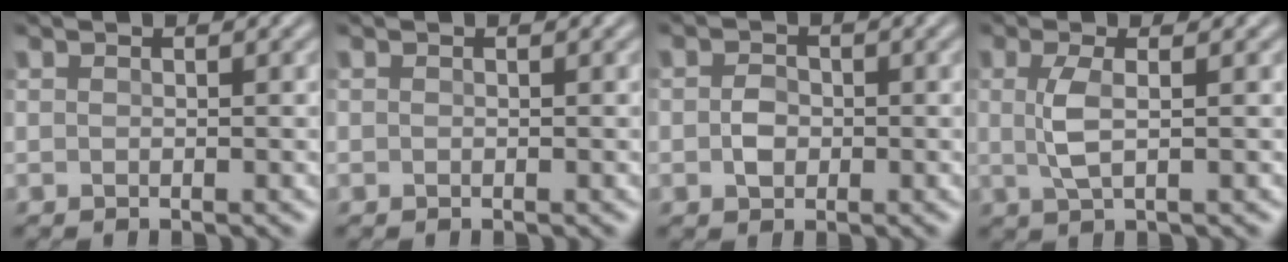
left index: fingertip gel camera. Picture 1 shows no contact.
{"total": 0.0}
{"total": 1.9, "force": [-0.4, 1.4, 1.1], "torque": [-0.022, -0.001, -0.013]}
{"total": 2.5, "force": [0.1, 0.6, 2.5], "torque": [-0.059, 0.001, 0.000]}